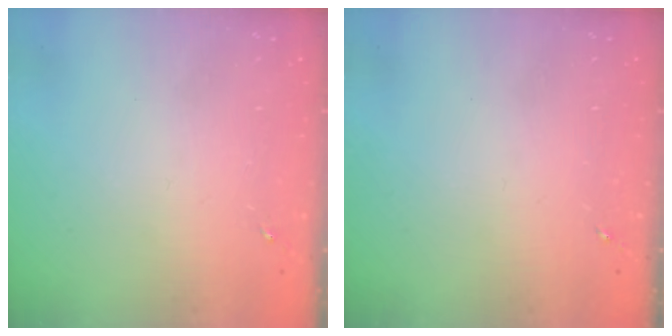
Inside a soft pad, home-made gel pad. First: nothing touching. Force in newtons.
{"total": 0.0}